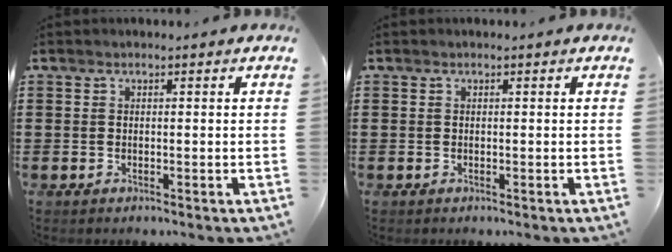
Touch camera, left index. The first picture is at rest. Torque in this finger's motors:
{"motor_torque": [0.00, 0.00, 0.00, 0.00]}